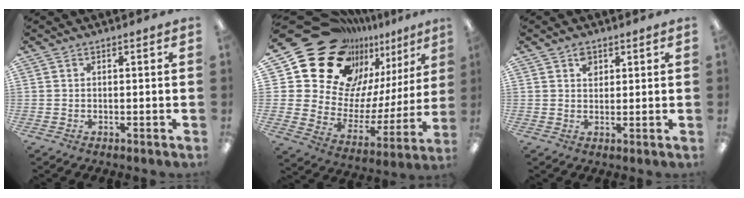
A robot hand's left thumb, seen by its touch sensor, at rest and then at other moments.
{"total": 22.8, "force": [17.6, 12.2, 8.0], "torque": [-0.149, -0.130, 0.339]}
{"total": 2.9, "force": [1.6, 2.1, 1.1], "torque": [-0.009, -0.003, 0.027]}